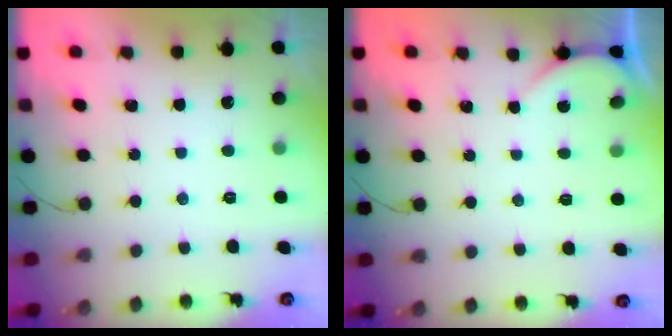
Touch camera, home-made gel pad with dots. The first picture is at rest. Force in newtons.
{"total": 1.6, "press": 1.6, "slide": 0.1}